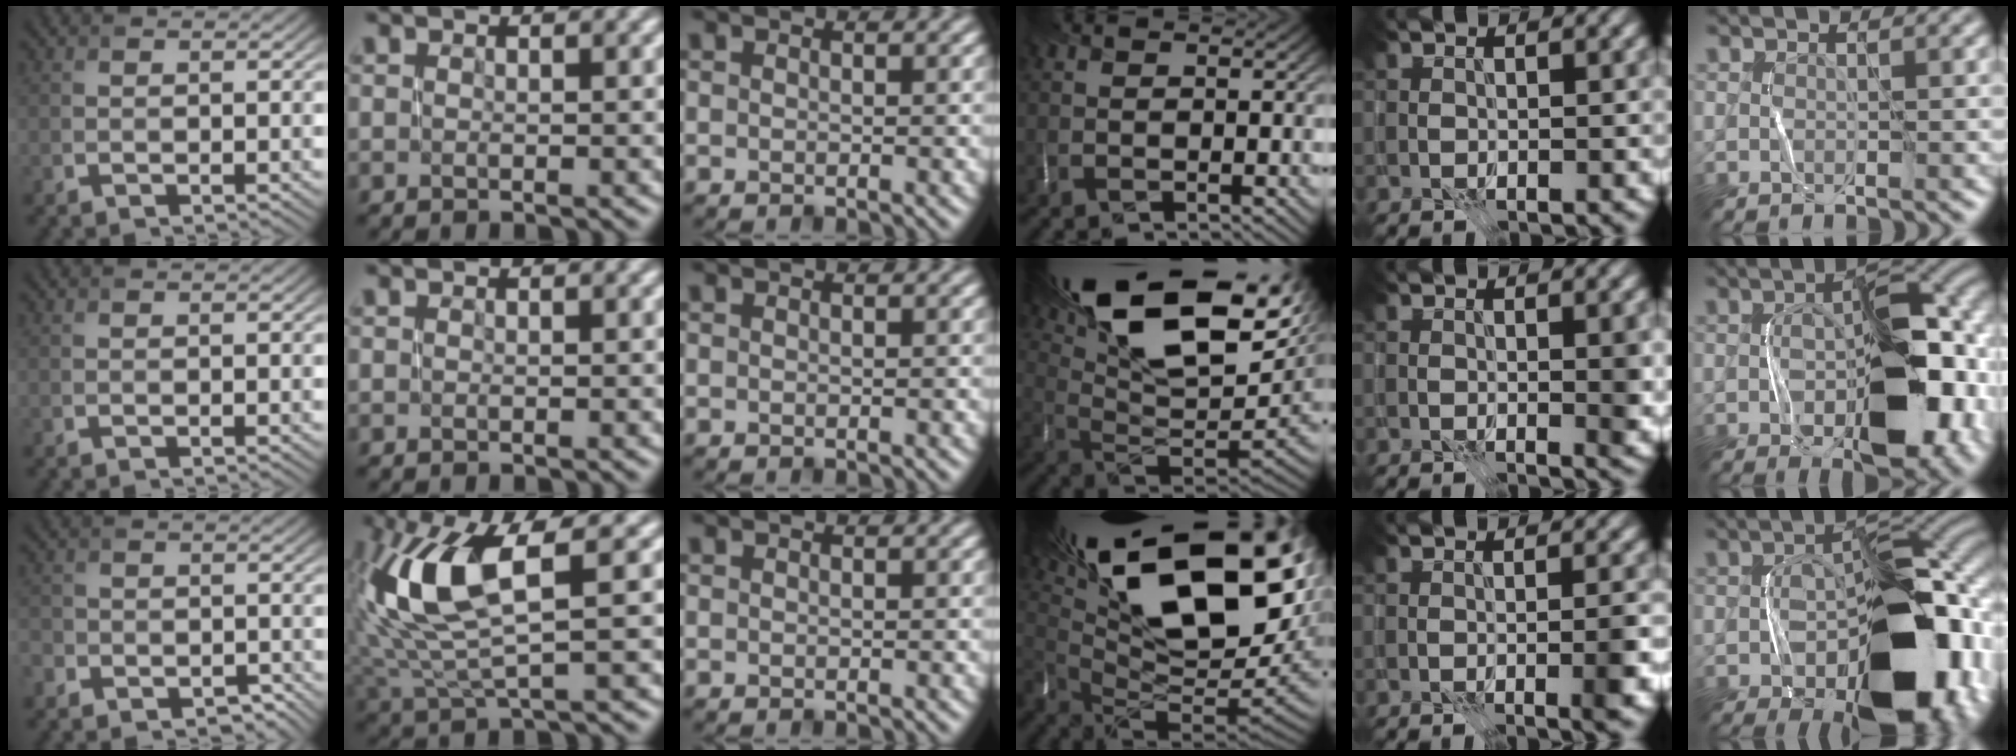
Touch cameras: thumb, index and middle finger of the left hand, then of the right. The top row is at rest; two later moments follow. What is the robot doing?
{"motion": "open", "object": "stapler"}